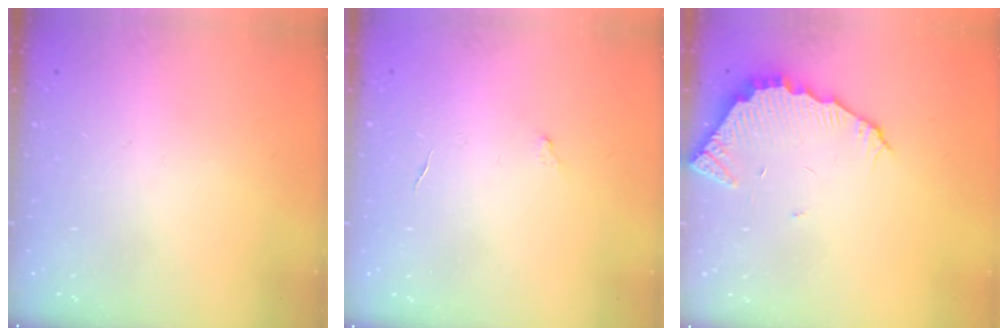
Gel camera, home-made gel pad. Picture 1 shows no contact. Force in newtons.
{"total": 2.8, "press": 2.8, "slide": 0.2}
{"total": 3.3, "press": 3.3, "slide": 0.3}